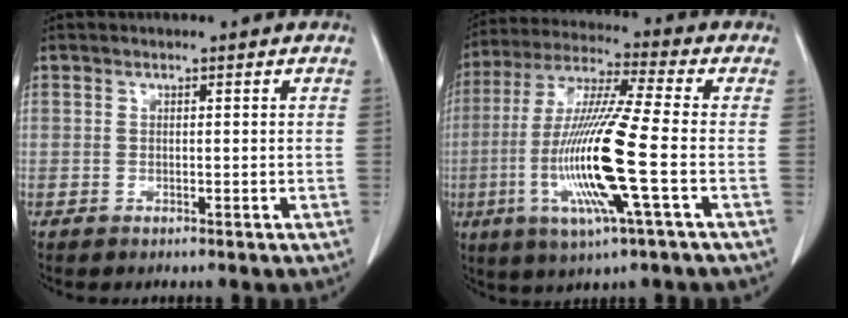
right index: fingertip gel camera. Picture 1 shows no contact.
{"total": 16.1, "force": [-3.7, 0.0, 15.7], "torque": [-0.326, -0.014, -0.078]}